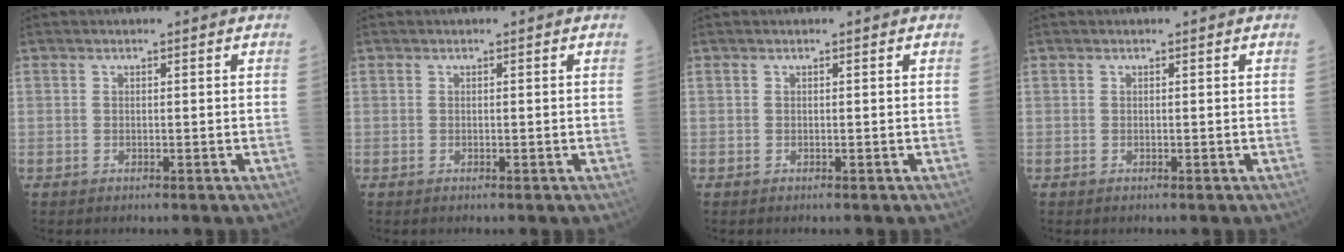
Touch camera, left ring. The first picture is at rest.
{"total": 0.0}
{"total": 0.0}
{"total": 0.0}